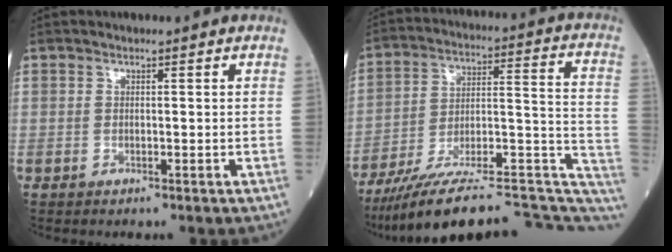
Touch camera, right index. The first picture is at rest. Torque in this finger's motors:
{"motor_torque": [-0.30, -1.84, 0.87, 0.21]}